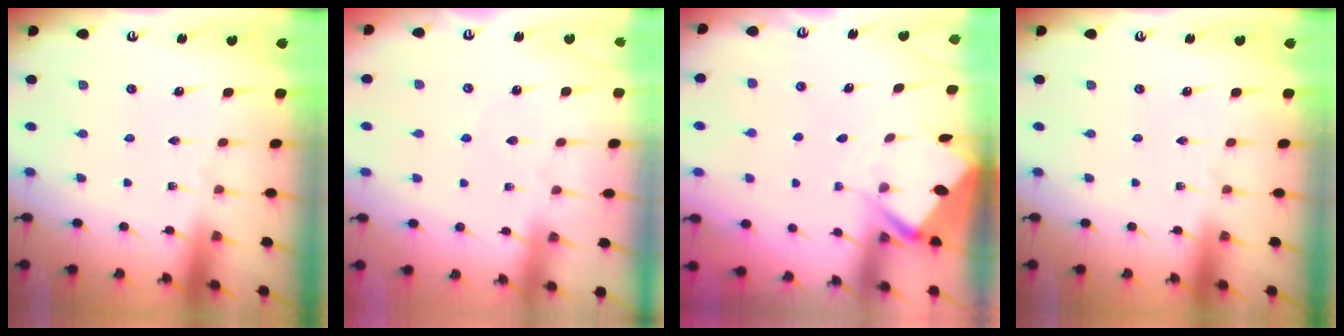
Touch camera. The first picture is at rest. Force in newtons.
{"total": 3.3, "press": 3.3, "slide": 0.5}
{"total": 3.6, "press": 3.6, "slide": 0.3}
{"total": 0.0}